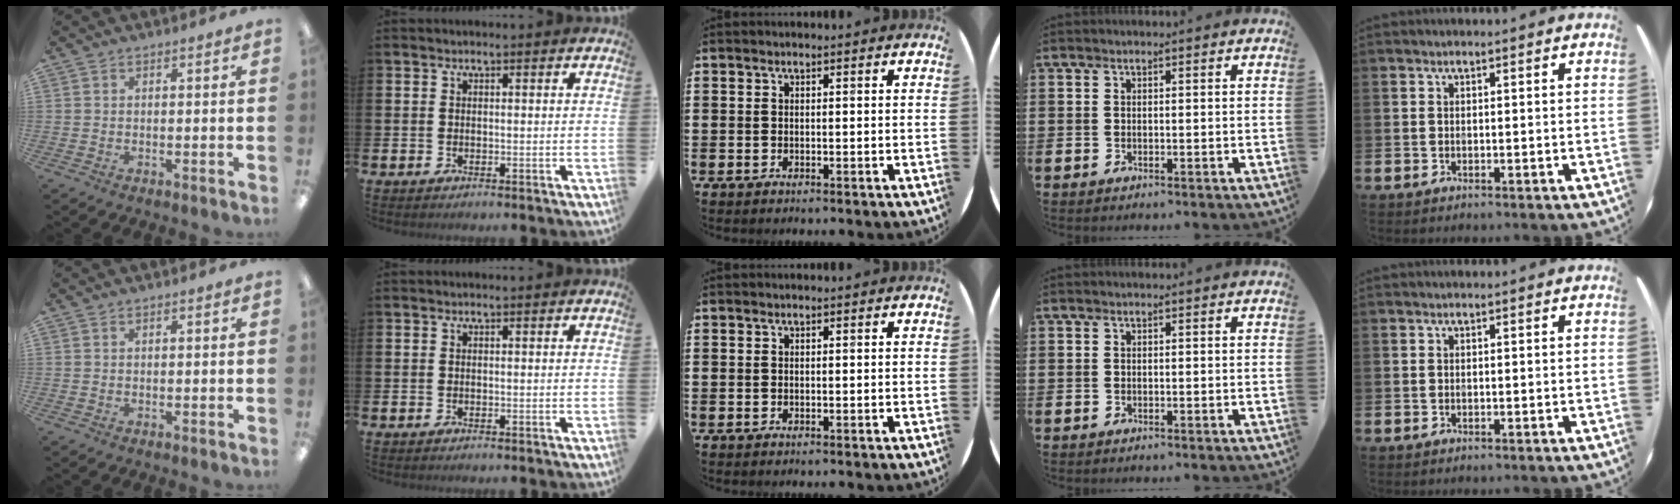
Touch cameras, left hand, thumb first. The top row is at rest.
{}